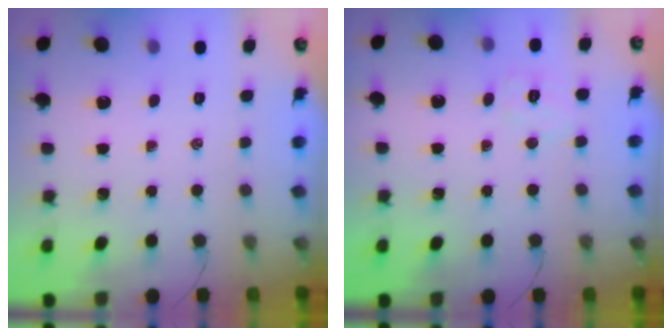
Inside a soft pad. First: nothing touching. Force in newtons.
{"total": 5.8, "press": 5.7, "slide": 1.2}